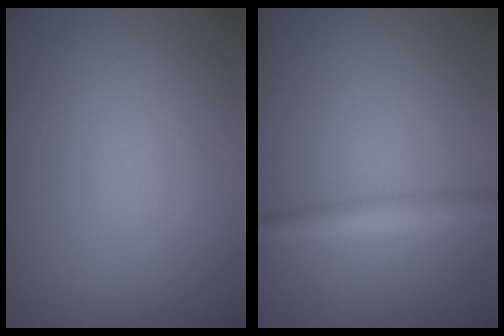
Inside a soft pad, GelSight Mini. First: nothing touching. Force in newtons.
{"total": 2.4, "press": 2.4, "slide": 0.0}